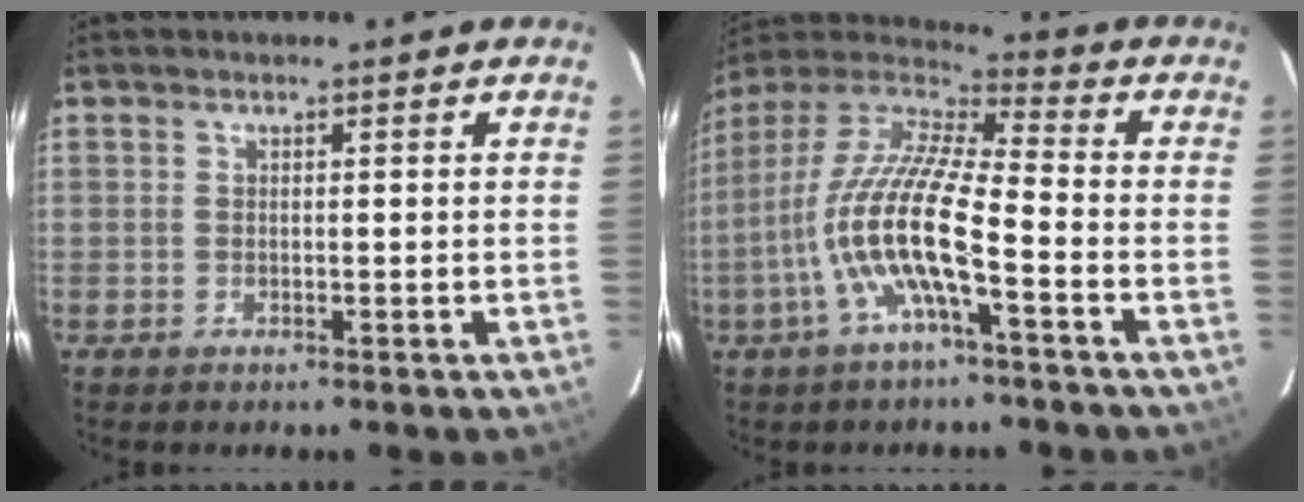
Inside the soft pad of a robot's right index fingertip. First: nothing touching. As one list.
[{"total": 15.4, "force": [-5.1, 2.6, 14.3], "torque": [-0.271, -0.008, -0.104]}]